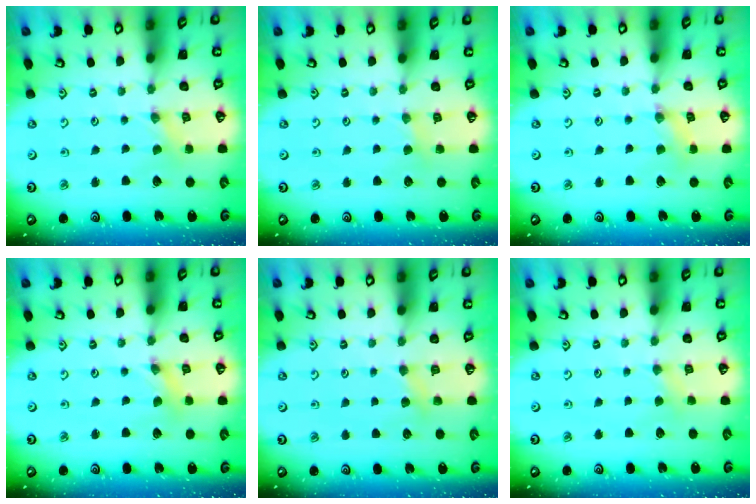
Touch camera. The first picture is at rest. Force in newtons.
{"total": 2.3, "press": 2.3, "slide": 0.4}
{"total": 2.5, "press": 2.5, "slide": 0.3}
{"total": 1.7, "press": 1.6, "slide": 0.3}
{"total": 3.9, "press": 3.9, "slide": 0.5}
{"total": 2.9, "press": 2.9, "slide": 0.3}